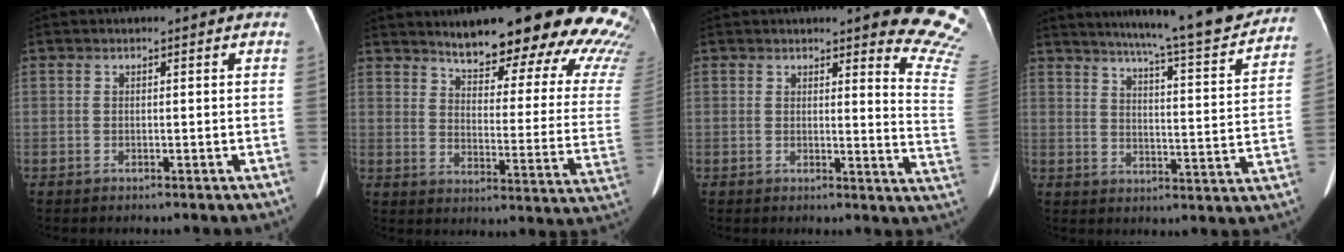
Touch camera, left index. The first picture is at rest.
{"total": 25.3, "force": [21.6, 4.5, 12.4], "torque": [-0.148, -0.073, 0.250]}
{"total": 11.3, "force": [9.9, 0.7, 5.4], "torque": [-0.037, -0.081, 0.078]}
{"total": 20.7, "force": [18.4, 0.7, 9.4], "torque": [-0.135, -0.045, 0.235]}